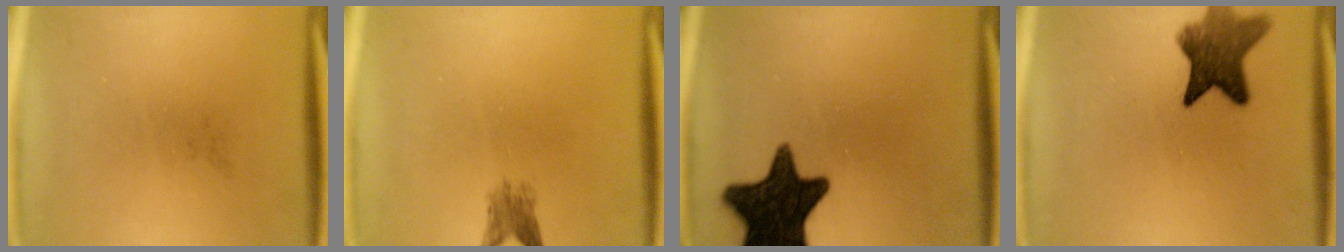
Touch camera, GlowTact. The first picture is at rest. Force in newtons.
{"total": 2.5}
{"total": 15.9}
{"total": 8.4}